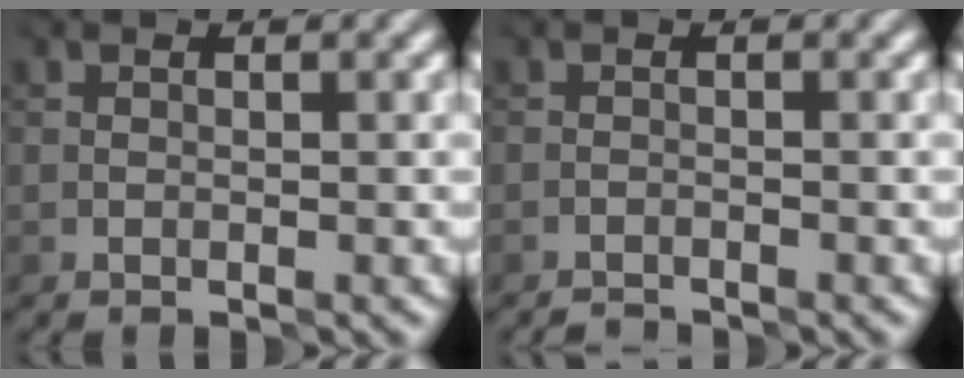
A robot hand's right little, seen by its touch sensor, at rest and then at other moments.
{"total": 1.5, "force": [-1.5, 0.0, 0.0], "torque": [0.001, -0.005, -0.034]}